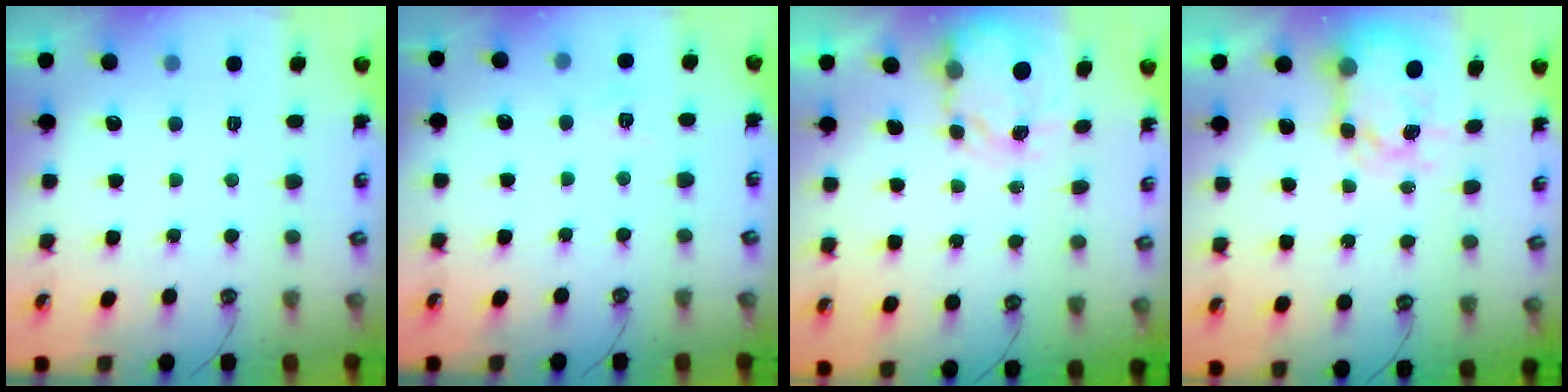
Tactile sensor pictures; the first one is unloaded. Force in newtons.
{"total": 5.3, "press": 5.3, "slide": 0.5}
{"total": 3.8, "press": 3.8, "slide": 0.1}
{"total": 7.1, "press": 7.1, "slide": 0.7}